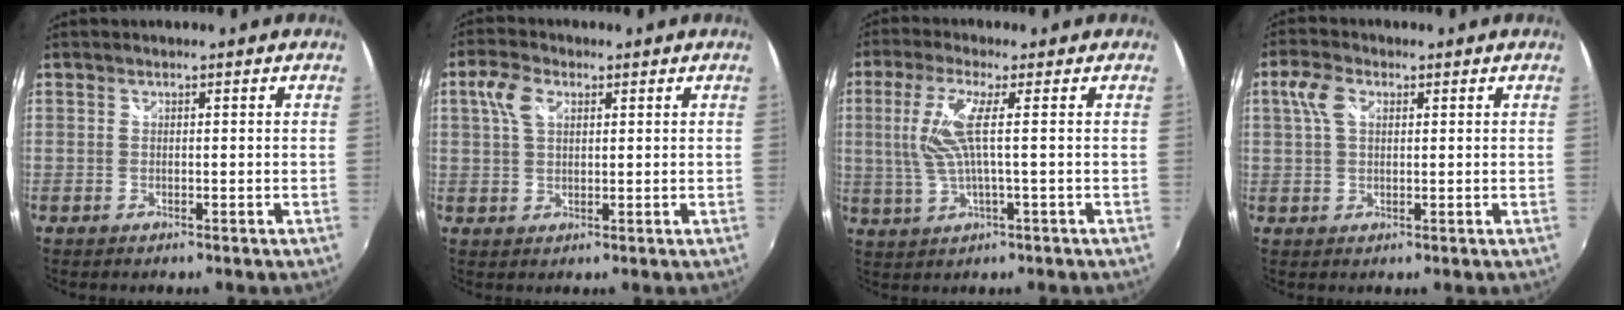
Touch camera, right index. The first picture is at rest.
{"total": 5.3, "force": [1.8, 3.1, 3.9], "torque": [-0.078, 0.015, 0.035]}
{"total": 7.6, "force": [0.7, 0.3, 7.5], "torque": [-0.159, 0.000, 0.023]}
{"total": 4.6, "force": [1.3, 2.7, 3.5], "torque": [-0.073, 0.013, 0.026]}